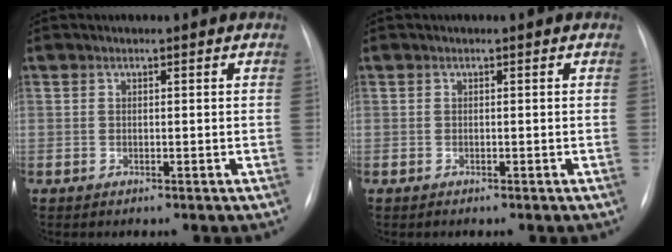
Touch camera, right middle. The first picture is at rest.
{"total": 0.0}